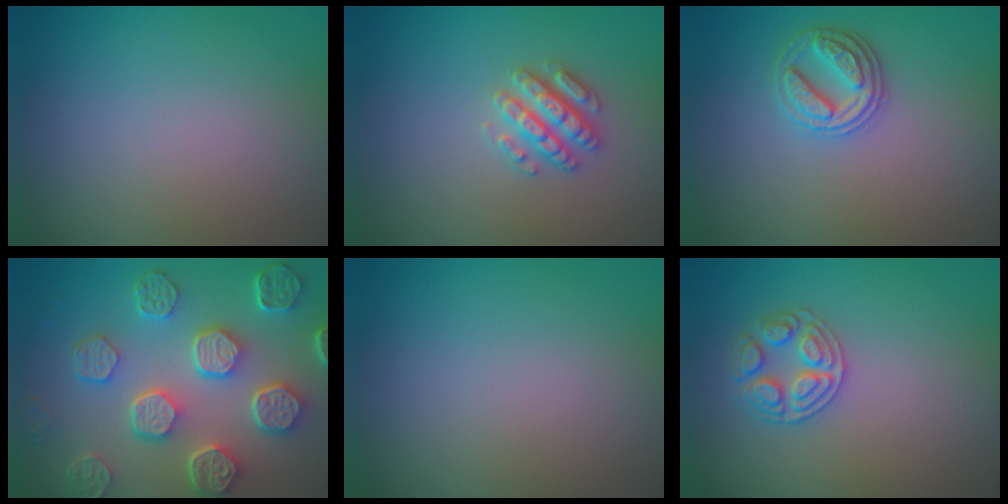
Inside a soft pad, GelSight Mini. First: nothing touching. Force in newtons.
{"total": 2.9, "press": 2.8, "slide": 0.6}
{"total": 2.9, "press": 2.8, "slide": 0.8}
{"total": 7.9, "press": 6.0, "slide": 5.2}
{"total": 0.0}
{"total": 2.6, "press": 2.6, "slide": 0.2}